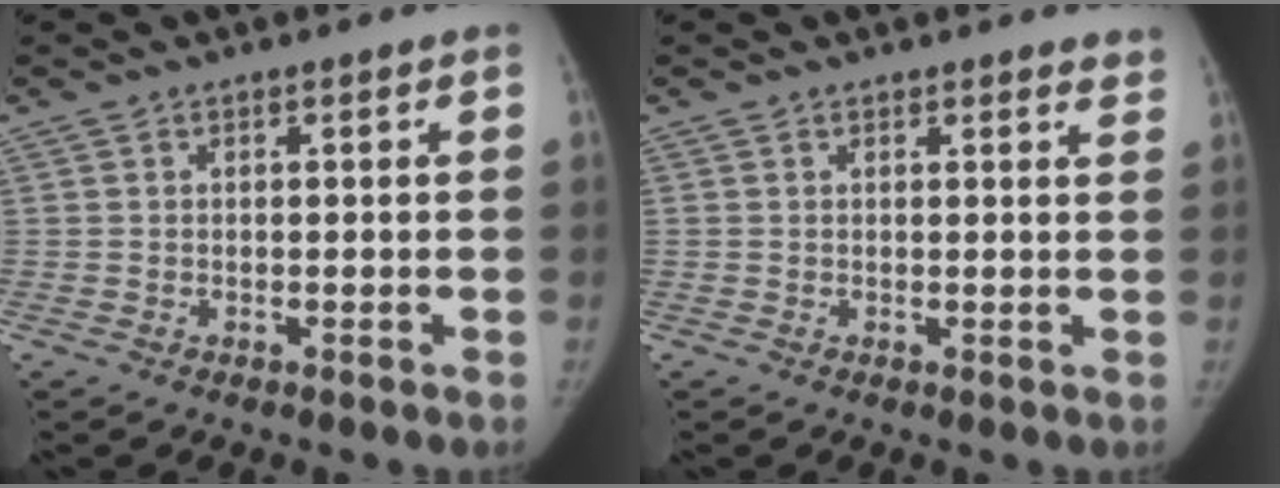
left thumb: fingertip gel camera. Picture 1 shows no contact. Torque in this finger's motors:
{"motor_torque": [0.42, 0.11, 0.32, -0.10, 0.05]}